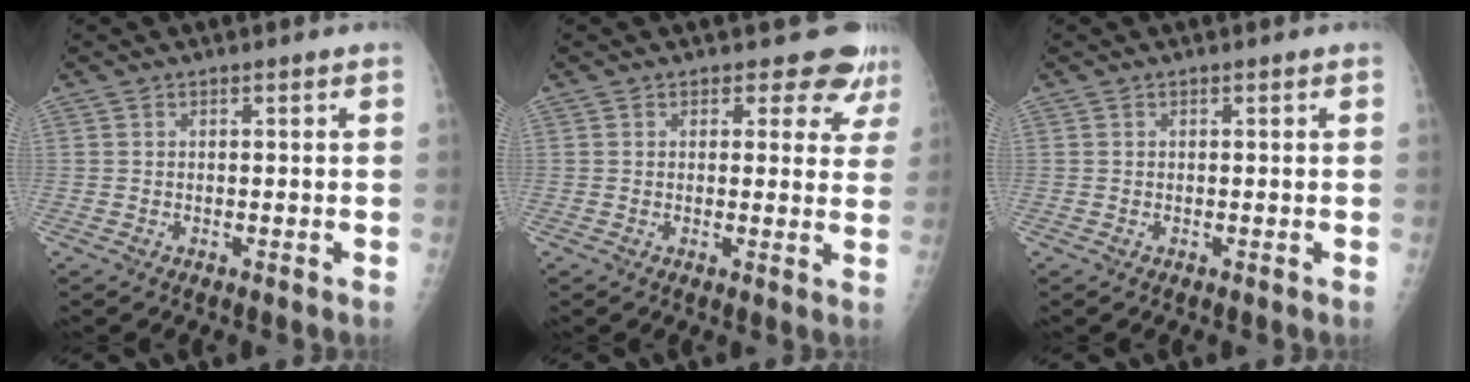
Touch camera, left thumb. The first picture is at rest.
{"total": 6.6, "force": [5.5, 3.3, 1.4], "torque": [0.025, -0.029, 0.045]}
{"total": 0.0}